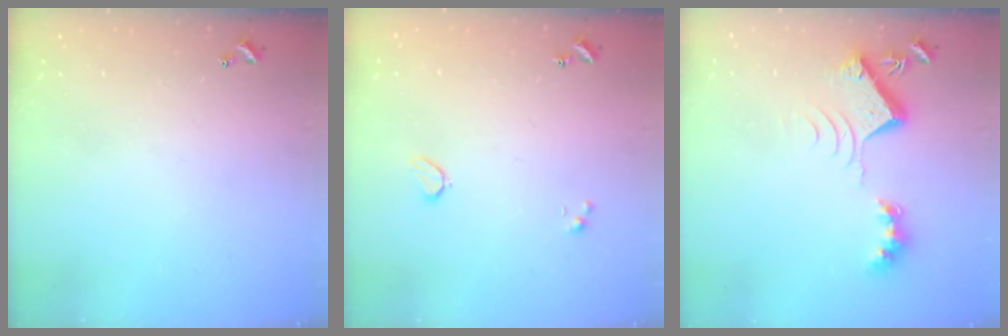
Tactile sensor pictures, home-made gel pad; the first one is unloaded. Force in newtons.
{"total": 1.5, "press": 1.4, "slide": 0.6}
{"total": 8.7, "press": 8.7, "slide": 0.6}